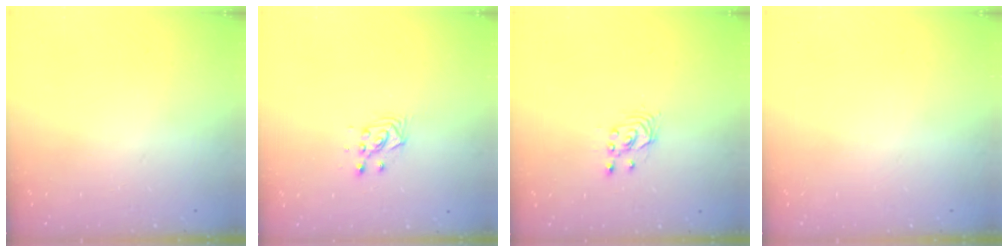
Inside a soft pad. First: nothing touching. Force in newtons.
{"total": 3.5, "press": 3.4, "slide": 1.1}
{"total": 2.5, "press": 2.5, "slide": 0.2}
{"total": 0.0}